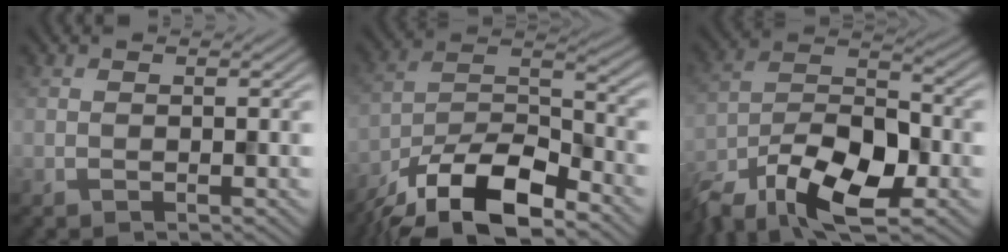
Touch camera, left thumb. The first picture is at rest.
{"total": 14.0, "force": [-10.1, 5.0, 8.4], "torque": [-0.169, -0.011, -0.200]}
{"total": 14.0, "force": [-8.6, 6.5, 8.9], "torque": [-0.175, -0.010, -0.175]}